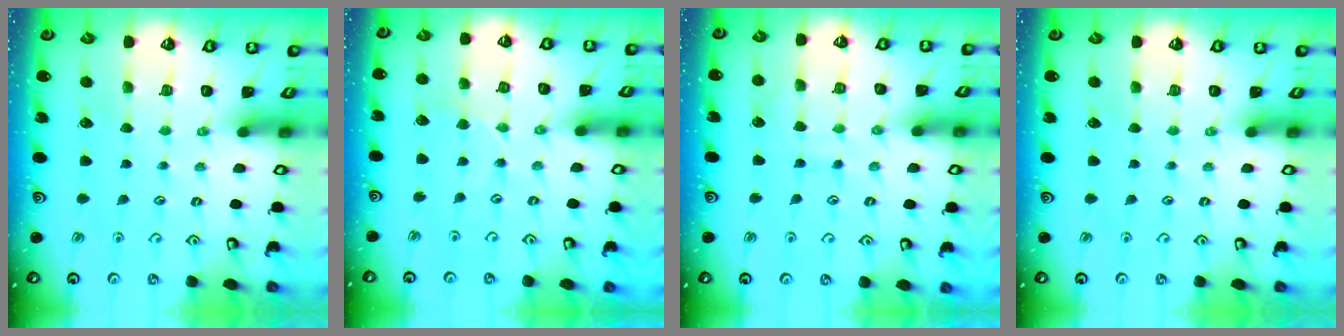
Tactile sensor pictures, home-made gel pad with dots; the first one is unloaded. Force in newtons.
{"total": 2.0, "press": 2.0, "slide": 0.2}
{"total": 6.2, "press": 6.2, "slide": 0.5}
{"total": 0.0}